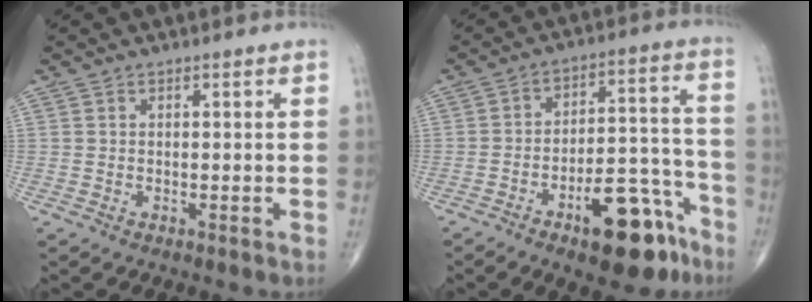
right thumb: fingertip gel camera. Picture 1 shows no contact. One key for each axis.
{"total": 16.2, "fx": -9.4, "fy": 6.5, "fz": 11.4, "tx": -0.127, "ty": 0.081, "tz": -0.134}